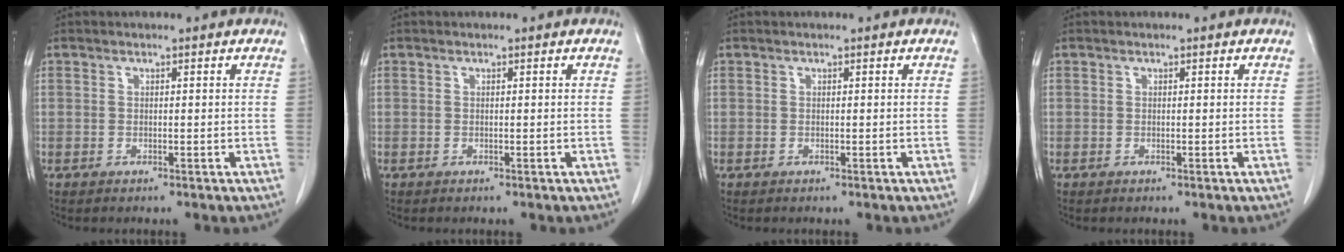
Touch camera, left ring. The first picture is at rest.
{"total": 0.0}
{"total": 0.0}
{"total": 0.0}